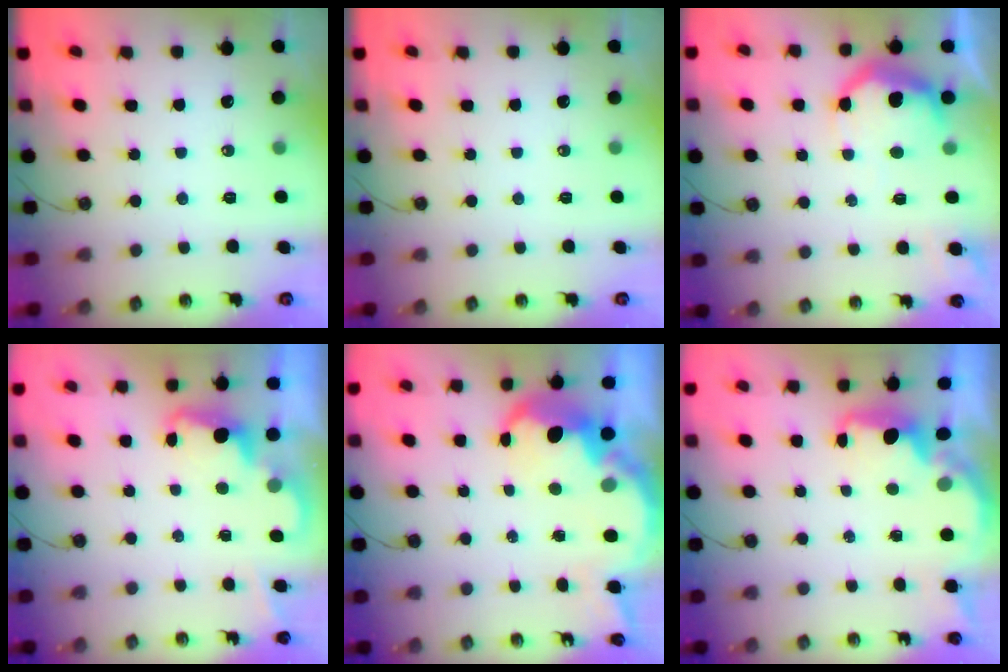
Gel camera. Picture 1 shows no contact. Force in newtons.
{"total": 0.0}
{"total": 13.7, "press": 13.7, "slide": 1.0}
{"total": 2.3, "press": 2.3, "slide": 0.5}
{"total": 11.8, "press": 11.8, "slide": 0.5}
{"total": 2.3, "press": 2.1, "slide": 0.8}